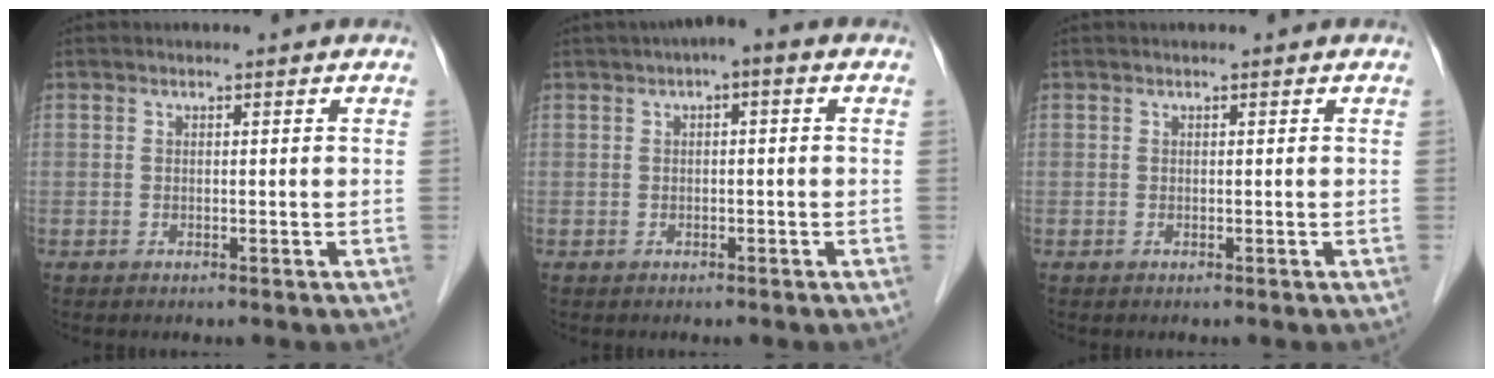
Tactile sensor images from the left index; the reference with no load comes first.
{"total": 2.9, "force": [0.9, 0.8, 2.6], "torque": [-0.035, 0.021, 0.007]}
{"total": 0.0}